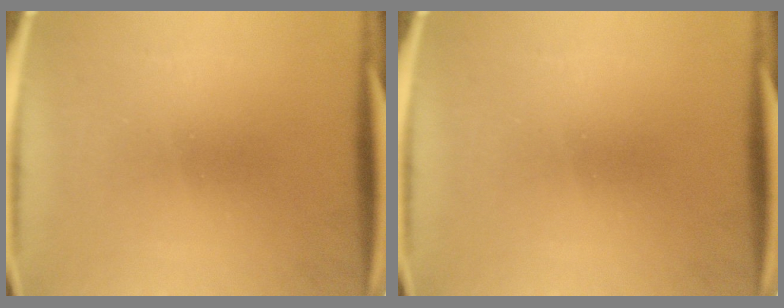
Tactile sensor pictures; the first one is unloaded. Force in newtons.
{"total": 0.0}